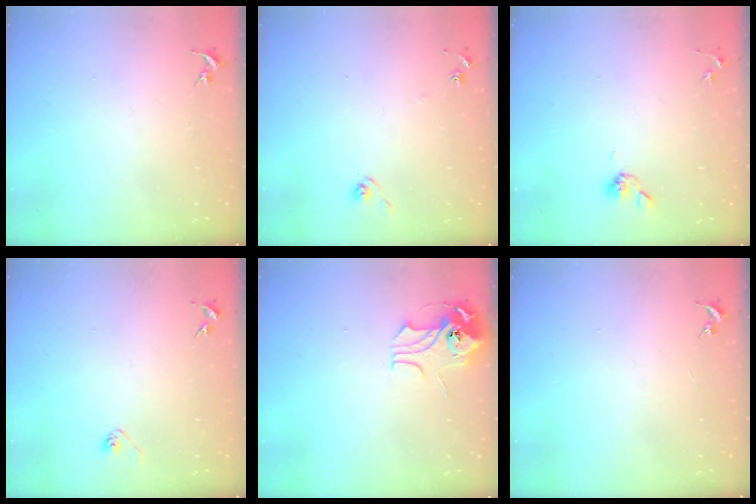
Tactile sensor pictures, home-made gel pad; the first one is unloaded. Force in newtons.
{"total": 5.4, "press": 5.4, "slide": 0.5}
{"total": 6.3, "press": 6.0, "slide": 1.8}
{"total": 3.2, "press": 3.0, "slide": 0.9}
{"total": 10.2, "press": 10.2, "slide": 1.1}
{"total": 0.0}